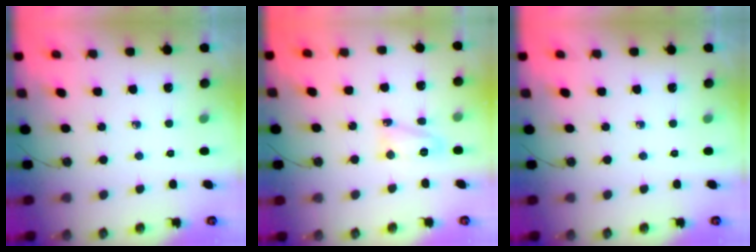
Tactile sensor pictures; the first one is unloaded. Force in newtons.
{"total": 9.1, "press": 9.0, "slide": 1.2}
{"total": 0.0}